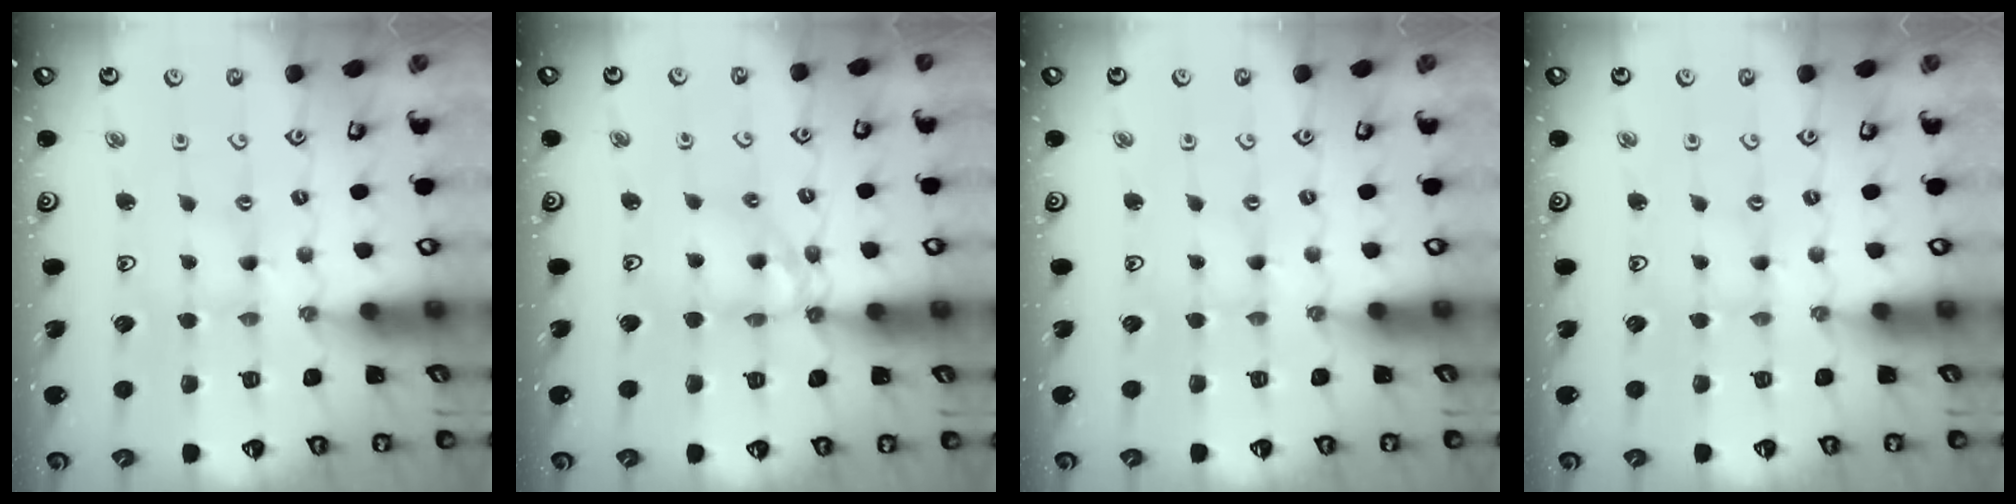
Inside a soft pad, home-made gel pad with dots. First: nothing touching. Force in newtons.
{"total": 10.2, "press": 10.1, "slide": 1.6}
{"total": 0.0}
{"total": 0.0}